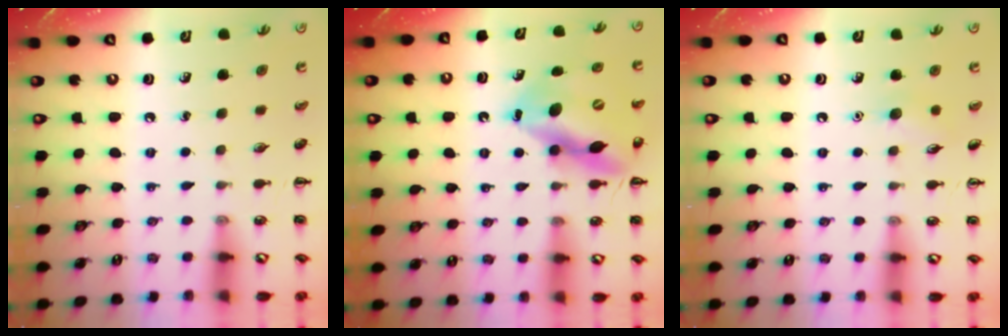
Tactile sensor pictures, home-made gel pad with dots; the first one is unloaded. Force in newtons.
{"total": 13.9, "press": 13.5, "slide": 3.6}
{"total": 6.1, "press": 5.8, "slide": 2.0}